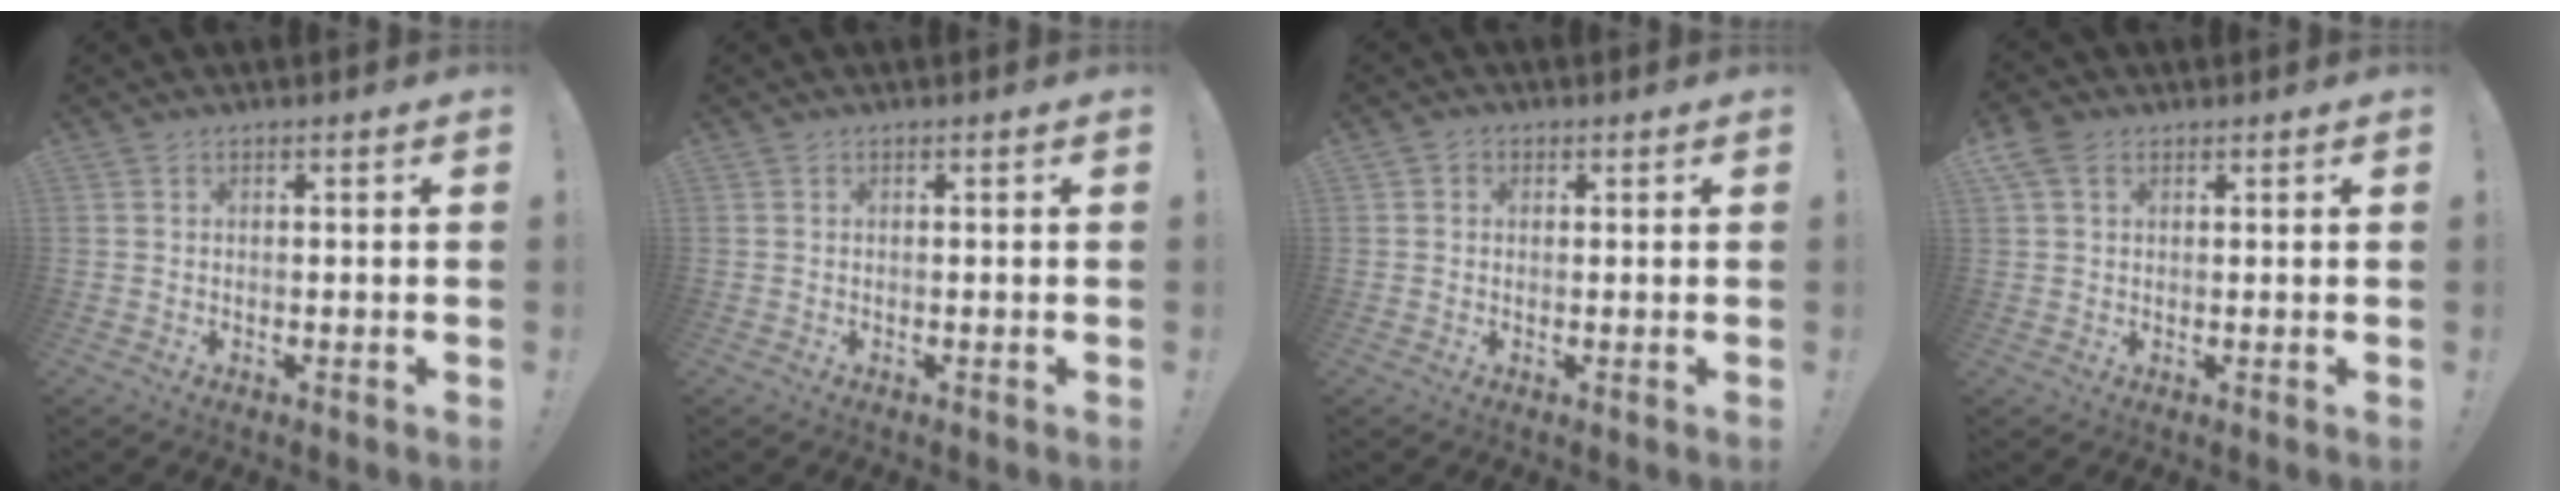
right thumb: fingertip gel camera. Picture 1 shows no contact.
{"total": 0.0}
{"total": 1.6, "force": [0.3, 1.5, 0.5], "torque": [-0.006, 0.002, 0.004]}
{"total": 4.7, "force": [2.3, 3.2, 2.7], "torque": [-0.051, 0.001, 0.047]}